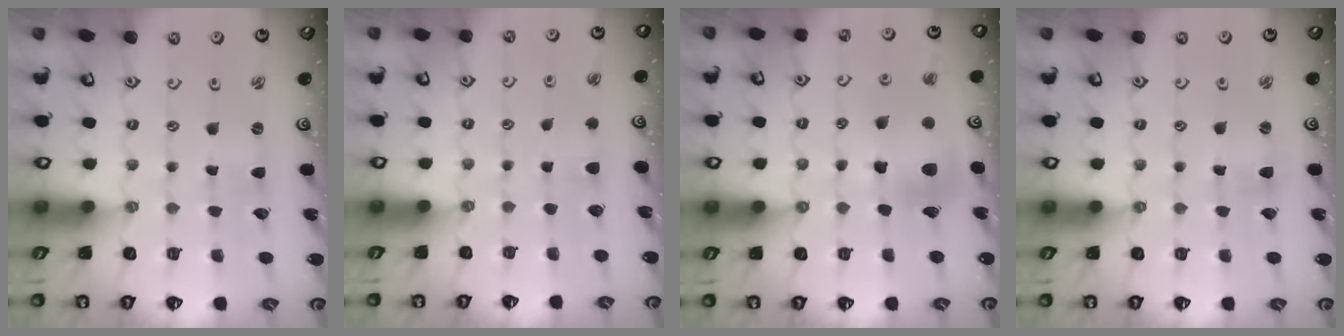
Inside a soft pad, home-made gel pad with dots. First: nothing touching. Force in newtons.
{"total": 2.8, "press": 2.7, "slide": 0.5}
{"total": 10.2, "press": 10.1, "slide": 1.3}
{"total": 0.7, "press": 0.7, "slide": 0.1}